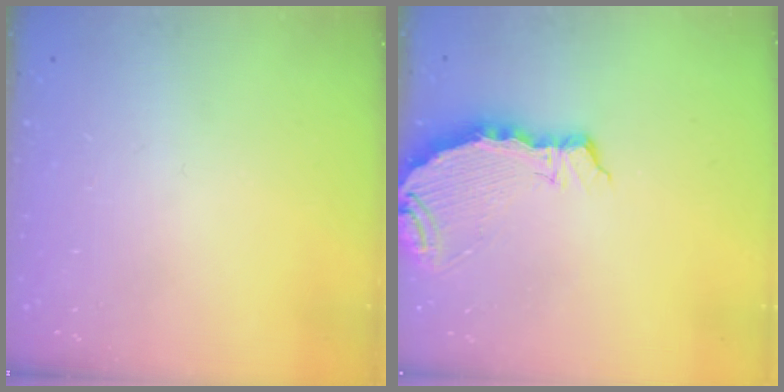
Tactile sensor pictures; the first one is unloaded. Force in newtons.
{"total": 7.8, "press": 6.8, "slide": 3.8}